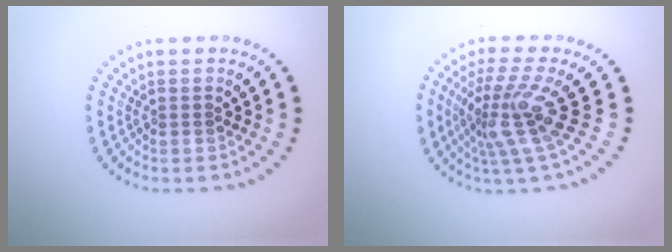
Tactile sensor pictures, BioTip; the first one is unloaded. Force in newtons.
{"total": 4.3, "press": 3.2, "slide": 2.9}